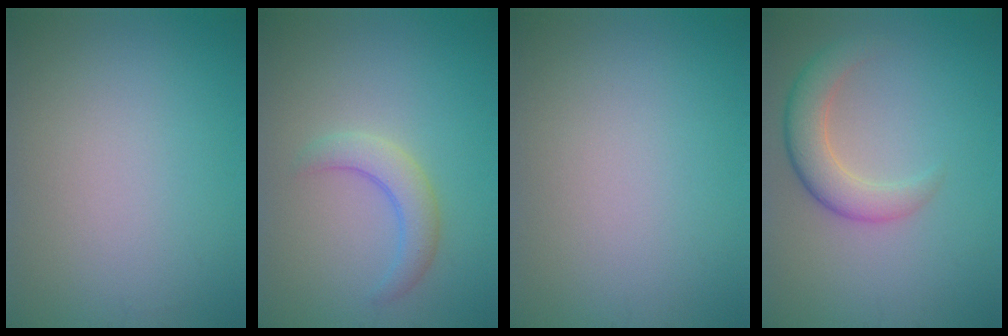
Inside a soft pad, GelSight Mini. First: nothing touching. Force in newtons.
{"total": 2.7, "press": 2.7, "slide": 0.2}
{"total": 0.0}
{"total": 4.1, "press": 4.1, "slide": 0.2}